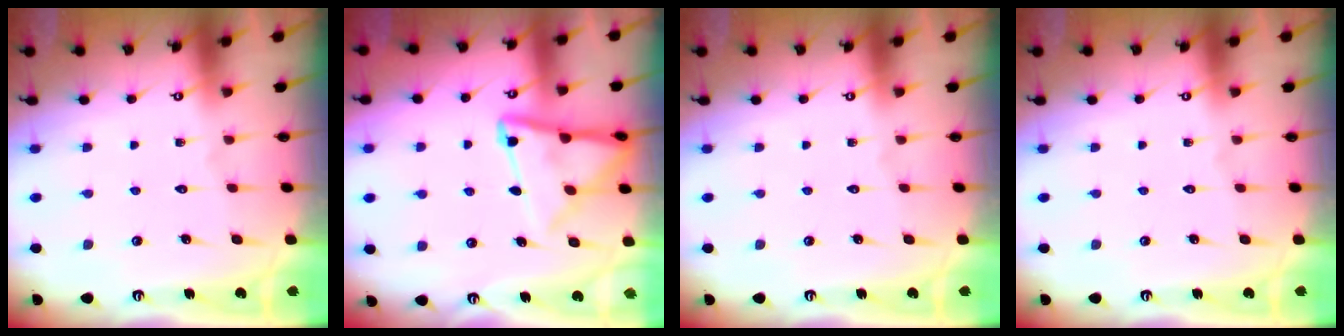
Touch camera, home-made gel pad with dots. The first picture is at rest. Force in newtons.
{"total": 11.1, "press": 11.1, "slide": 1.0}
{"total": 0.0}
{"total": 0.0}